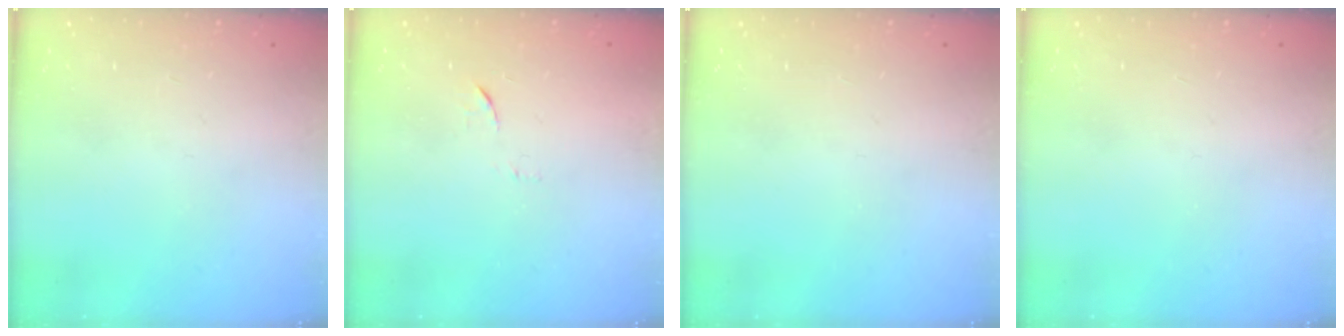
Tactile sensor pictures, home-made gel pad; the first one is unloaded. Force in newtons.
{"total": 5.8, "press": 5.7, "slide": 0.4}
{"total": 0.0}
{"total": 0.0}